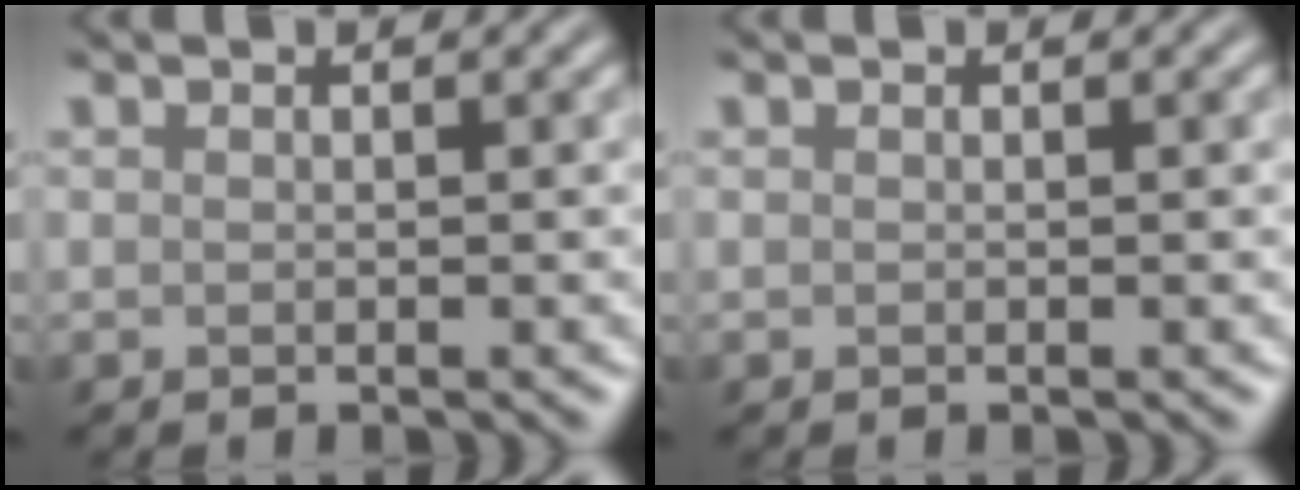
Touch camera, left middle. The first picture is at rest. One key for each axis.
{"total": 0.0}